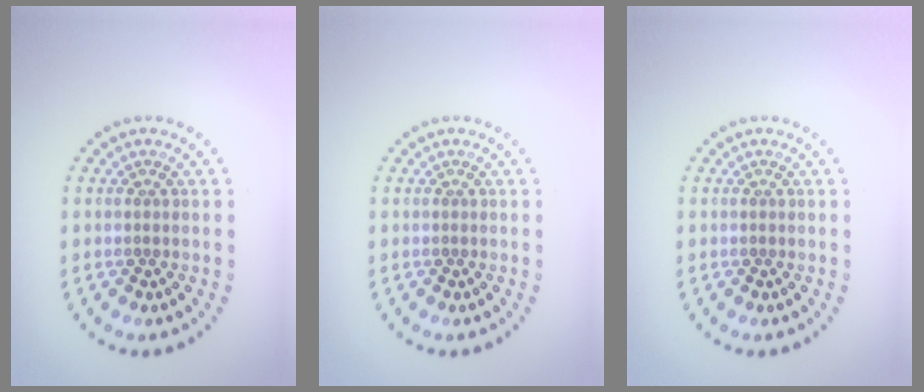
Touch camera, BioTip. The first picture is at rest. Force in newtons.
{"total": 0.0}
{"total": 0.0}